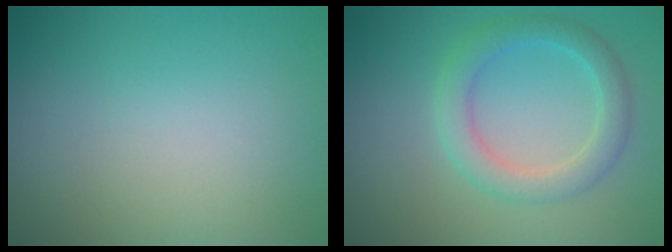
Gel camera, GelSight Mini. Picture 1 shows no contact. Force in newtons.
{"total": 3.3, "press": 3.3, "slide": 0.2}